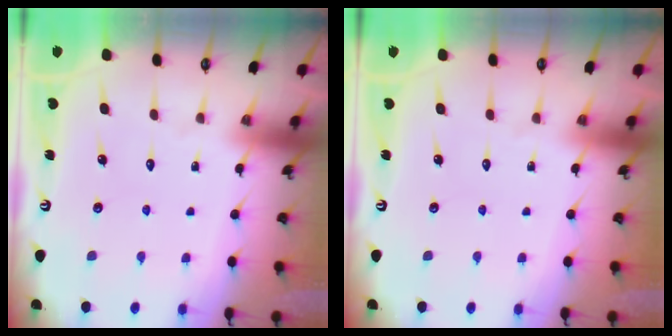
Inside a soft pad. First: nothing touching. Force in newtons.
{"total": 0.0}